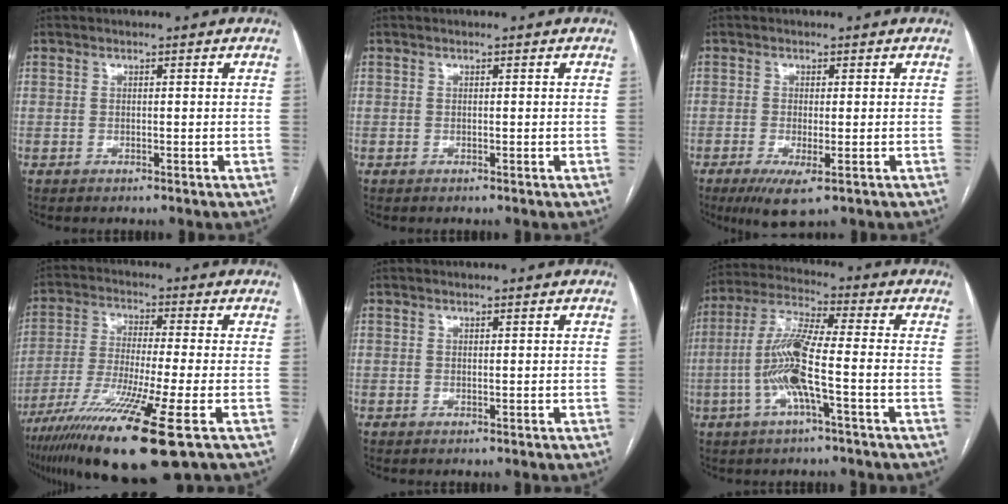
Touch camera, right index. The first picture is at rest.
{"total": 0.0}
{"total": 4.8, "force": [-2.5, 0.8, 4.0], "torque": [-0.067, -0.012, -0.037]}
{"total": 16.6, "force": [-9.4, -0.6, 13.7], "torque": [-0.259, -0.046, -0.169]}
{"total": 0.0}
{"total": 10.6, "force": [-2.5, 0.4, 10.3], "torque": [-0.217, 0.007, -0.057]}